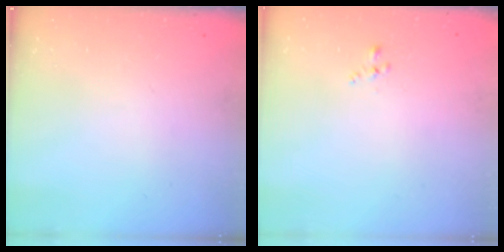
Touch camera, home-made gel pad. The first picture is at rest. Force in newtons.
{"total": 0.0}